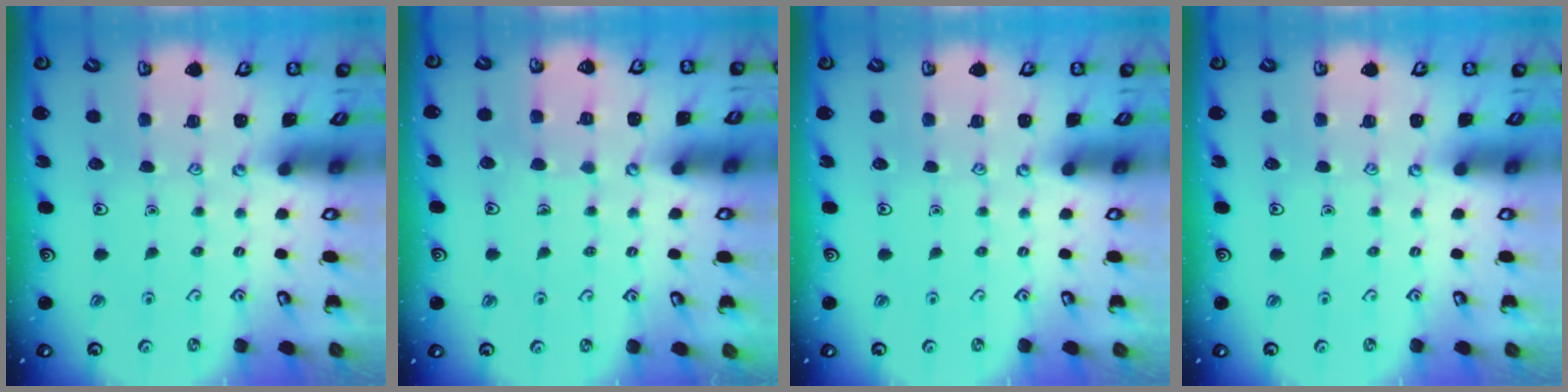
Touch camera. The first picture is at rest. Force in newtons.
{"total": 4.0, "press": 3.9, "slide": 0.4}
{"total": 0.0}
{"total": 0.0}